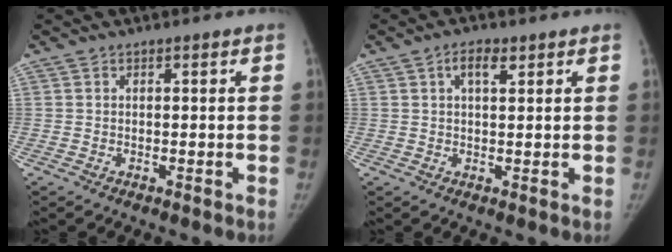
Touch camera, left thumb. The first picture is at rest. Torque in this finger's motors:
{"motor_torque": [0.28, 0.18, 0.38, -0.55, 0.09]}